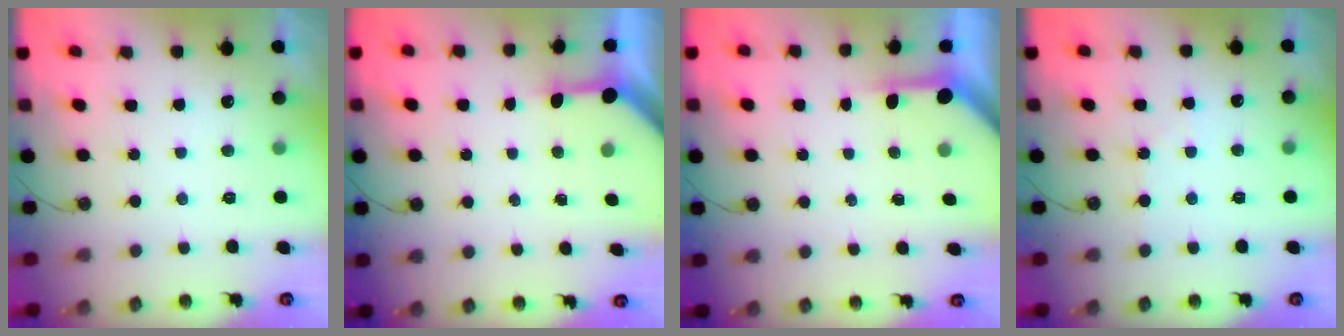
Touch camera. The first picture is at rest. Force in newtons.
{"total": 3.4, "press": 3.4, "slide": 0.3}
{"total": 3.3, "press": 3.3, "slide": 0.4}
{"total": 2.8, "press": 2.8, "slide": 0.6}